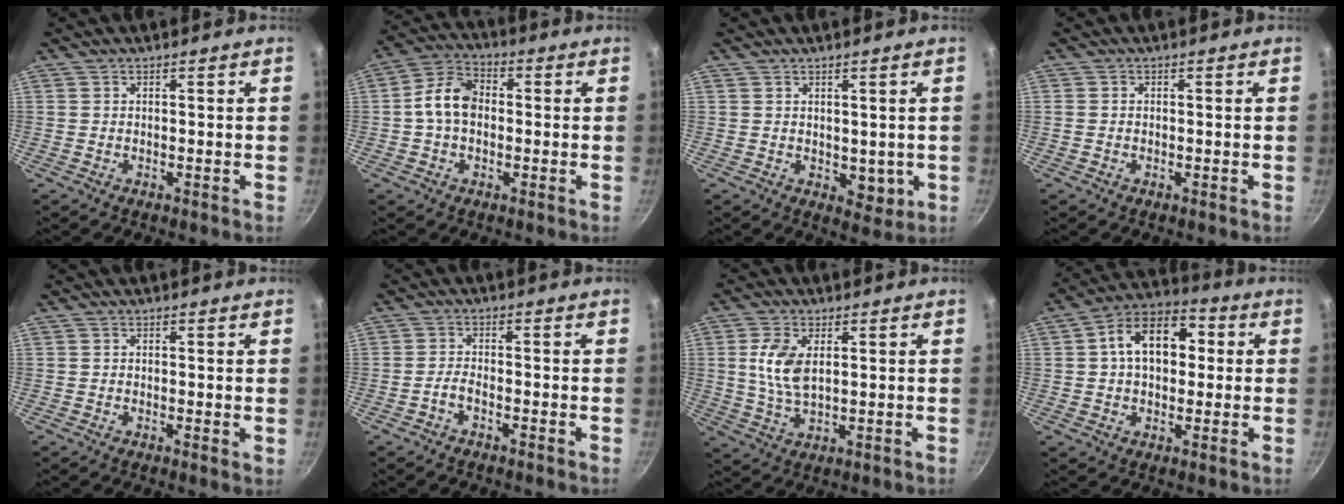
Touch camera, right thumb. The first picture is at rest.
{"total": 8.8, "force": [-0.2, 6.4, 6.1], "torque": [-0.093, 0.026, -0.020]}
{"total": 4.3, "force": [0.4, 2.9, 3.1], "torque": [-0.024, -0.009, 0.012]}
{"total": 0.7, "force": [-0.1, 0.6, 0.3], "torque": [-0.005, 0.002, -0.002]}
{"total": 0.8, "force": [0.1, 0.3, 0.8], "torque": [-0.010, -0.004, -0.004]}
{"total": 2.0, "force": [-1.5, 0.6, 1.2], "torque": [-0.029, 0.015, -0.033]}
{"total": 7.8, "force": [1.7, 4.2, 6.4], "torque": [-0.128, -0.006, 0.034]}
{"total": 13.5, "force": [2.0, 9.0, 9.9], "torque": [-0.113, 0.027, 0.013]}